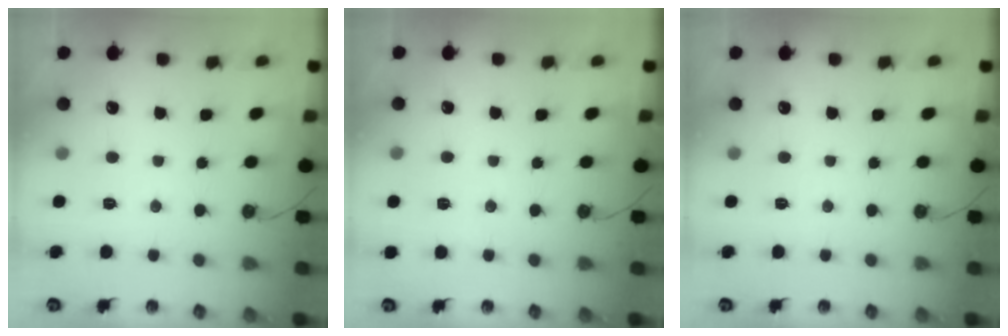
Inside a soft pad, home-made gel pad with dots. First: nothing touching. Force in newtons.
{"total": 2.2, "press": 2.1, "slide": 0.7}
{"total": 0.0}